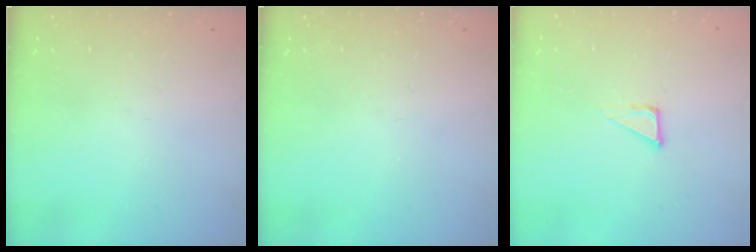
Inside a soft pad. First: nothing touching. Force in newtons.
{"total": 0.0}
{"total": 3.3, "press": 3.3, "slide": 0.2}